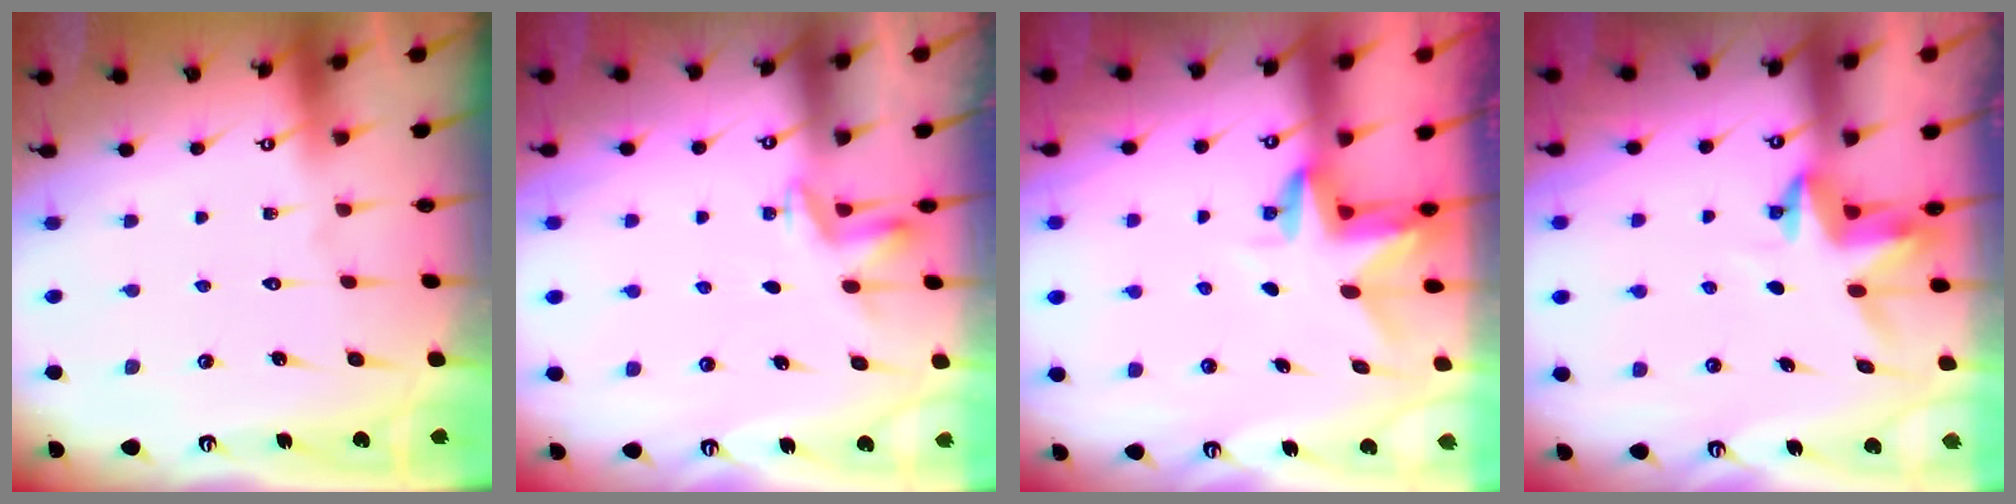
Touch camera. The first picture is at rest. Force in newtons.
{"total": 2.8, "press": 2.7, "slide": 0.9}
{"total": 2.9, "press": 2.9, "slide": 0.2}
{"total": 3.9, "press": 3.9, "slide": 0.3}